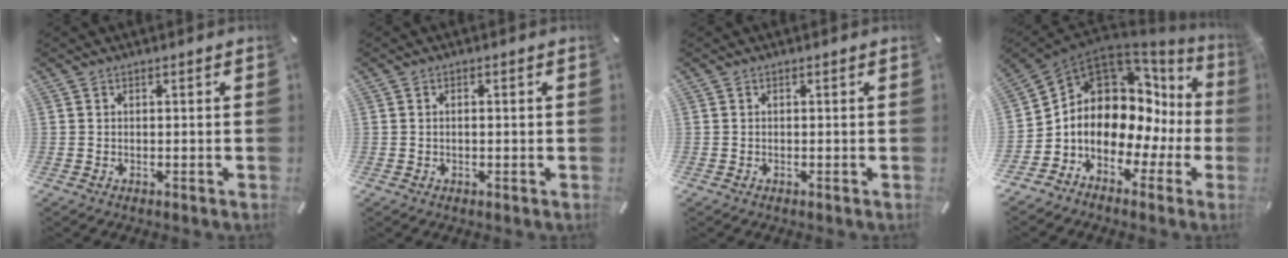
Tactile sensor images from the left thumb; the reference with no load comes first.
{"total": 1.1, "force": [-0.1, 0.5, 0.9], "torque": [-0.018, 0.003, -0.003]}
{"total": 0.0}
{"total": 11.1, "force": [2.6, 9.2, 5.7], "torque": [-0.109, -0.057, 0.044]}